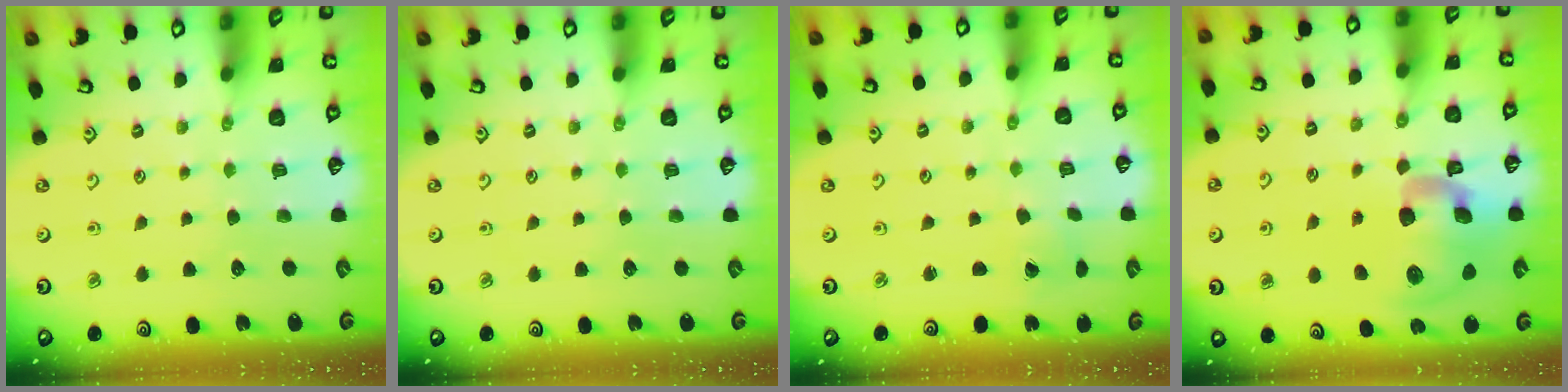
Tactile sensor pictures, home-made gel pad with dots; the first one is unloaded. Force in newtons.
{"total": 0.0}
{"total": 0.8, "press": 0.8, "slide": 0.0}
{"total": 17.1, "press": 16.9, "slide": 2.7}